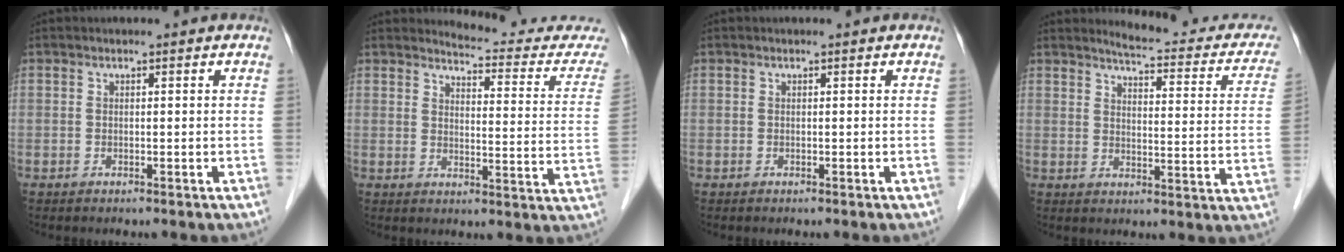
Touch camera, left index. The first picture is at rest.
{"total": 13.3, "force": [13.2, 0.9, 1.9], "torque": [-0.010, -0.086, 0.135]}
{"total": 0.0}
{"total": 14.4, "force": [13.1, 2.8, 5.2], "torque": [-0.045, -0.034, 0.136]}